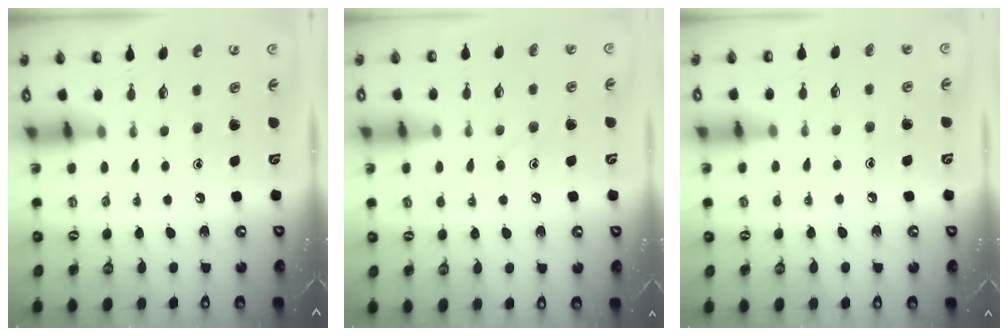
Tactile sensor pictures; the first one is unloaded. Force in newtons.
{"total": 7.8, "press": 7.8, "slide": 0.7}
{"total": 5.4, "press": 5.3, "slide": 0.7}